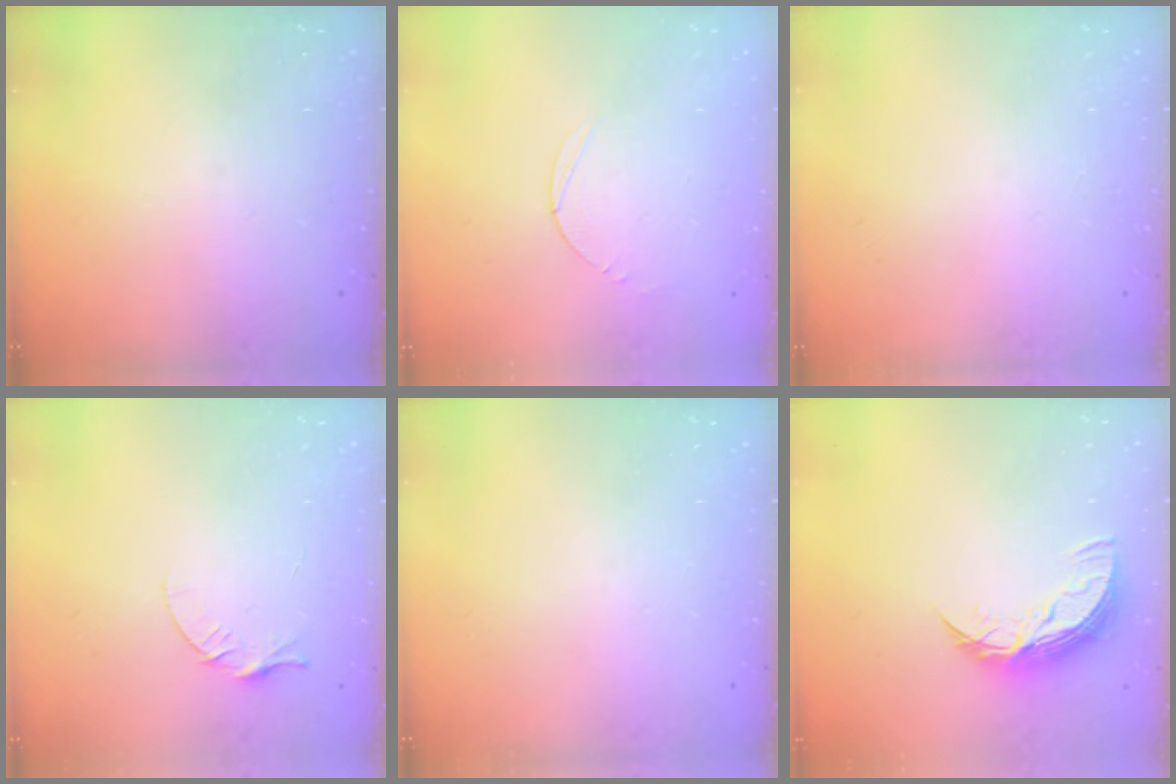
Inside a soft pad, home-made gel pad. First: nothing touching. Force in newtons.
{"total": 2.8, "press": 2.8, "slide": 0.3}
{"total": 0.0}
{"total": 4.4, "press": 4.4, "slide": 0.5}
{"total": 0.0}
{"total": 9.1, "press": 9.1, "slide": 0.4}